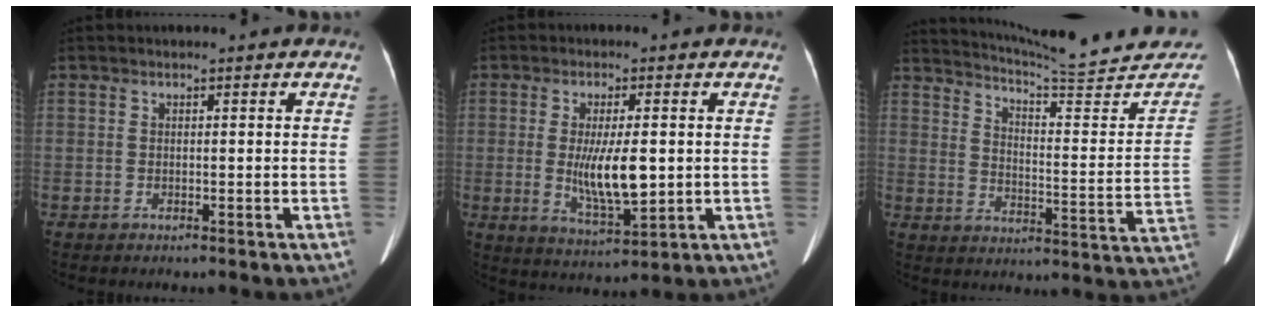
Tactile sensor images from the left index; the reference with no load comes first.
{"total": 8.3, "force": [-0.2, 2.1, 8.0], "torque": [-0.153, -0.020, 0.001]}
{"total": 22.3, "force": [21.1, 0.8, 7.2], "torque": [-0.101, -0.089, 0.266]}